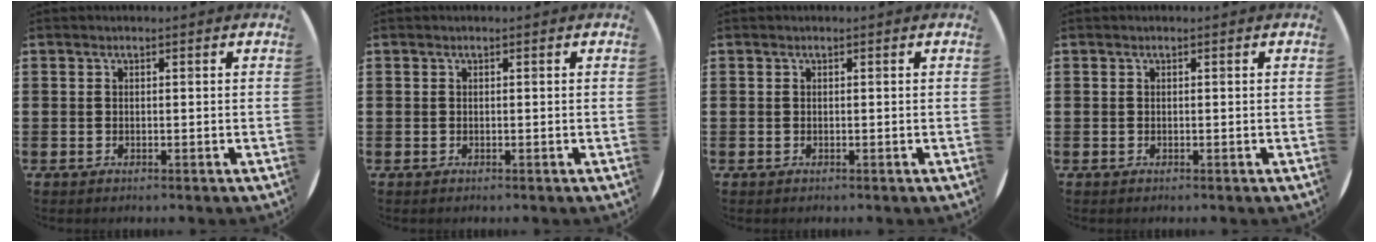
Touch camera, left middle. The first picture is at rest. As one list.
[{"total": 0.0}, {"total": 0.0}, {"total": 0.0}]